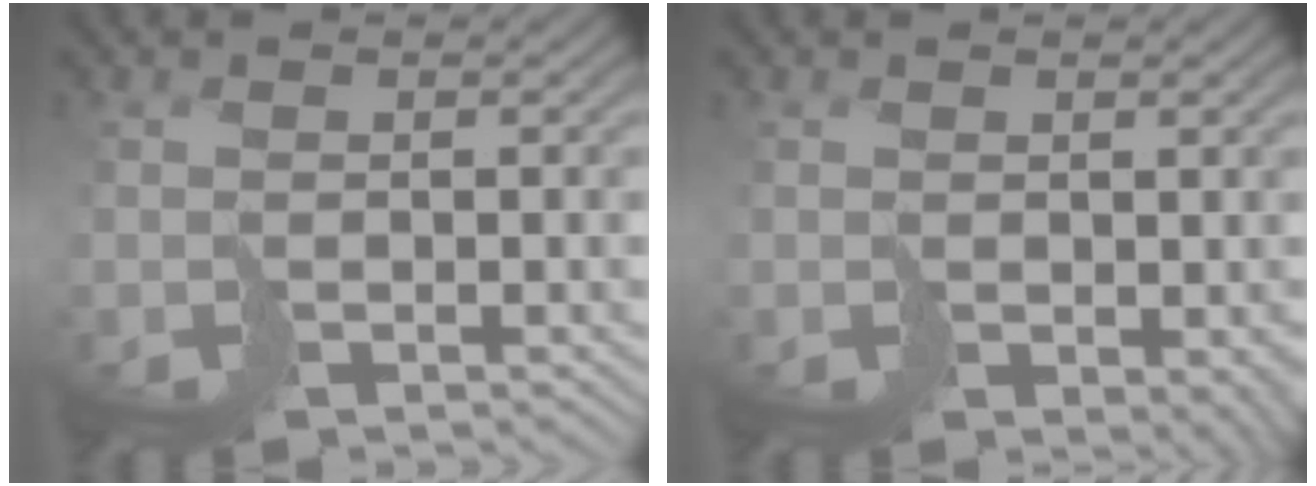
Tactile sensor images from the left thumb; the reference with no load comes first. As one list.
[{"total": 2.1, "force": [0.1, 1.4, 1.5], "torque": [-0.025, -0.007, 0.005]}]